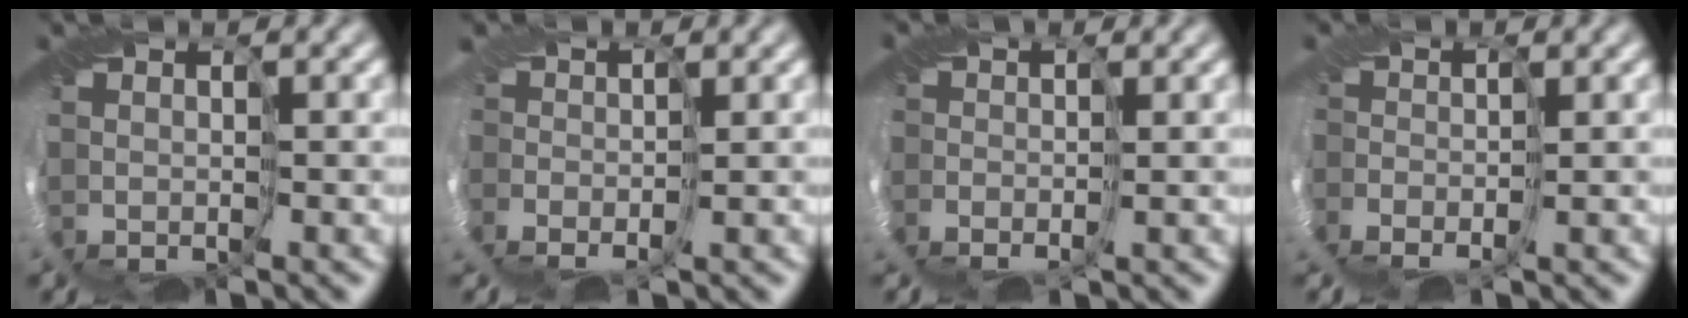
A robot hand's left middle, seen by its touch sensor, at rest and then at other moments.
{"total": 3.0, "force": [-1.5, 2.0, 1.7], "torque": [-0.036, -0.001, -0.023]}
{"total": 1.8, "force": [-0.8, 1.5, 0.6], "torque": [-0.002, -0.001, -0.007]}
{"total": 2.3, "force": [-1.8, 1.2, 0.7], "torque": [-0.008, -0.004, -0.034]}